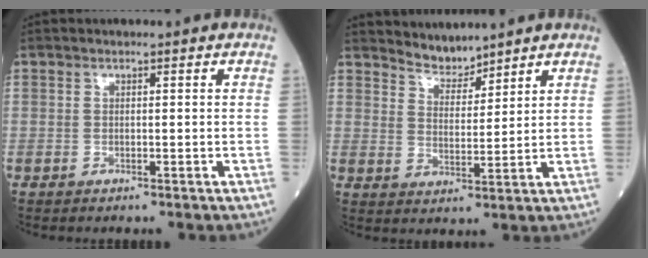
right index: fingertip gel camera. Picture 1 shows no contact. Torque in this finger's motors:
{"motor_torque": [-0.04, 0.16, -0.02, 0.00]}